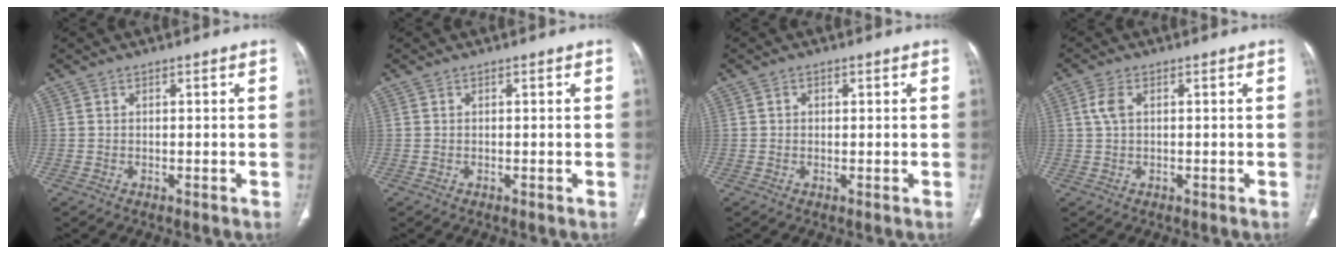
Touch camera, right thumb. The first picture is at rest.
{"total": 0.0}
{"total": 0.9, "force": [0.2, 0.7, 0.4], "torque": [-0.001, 0.001, 0.001]}
{"total": 3.0, "force": [0.6, 1.8, 2.4], "torque": [-0.062, 0.008, 0.011]}